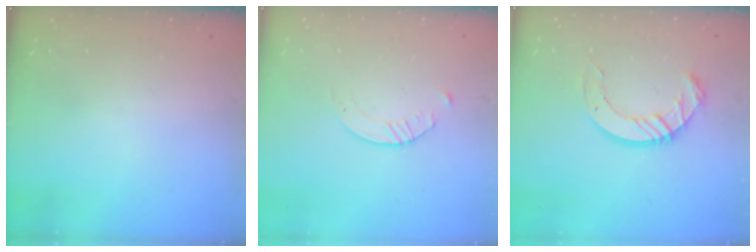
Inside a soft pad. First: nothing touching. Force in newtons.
{"total": 2.8, "press": 2.7, "slide": 0.3}
{"total": 10.2, "press": 10.1, "slide": 1.0}